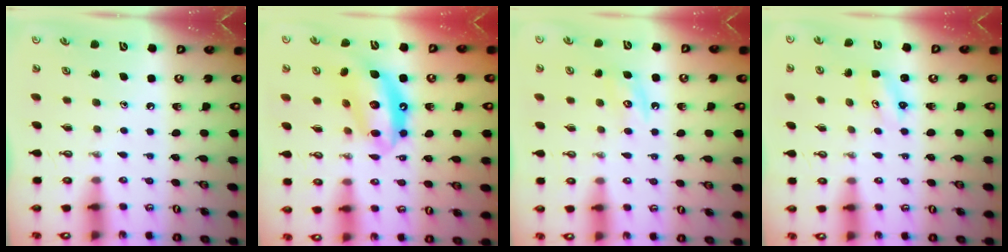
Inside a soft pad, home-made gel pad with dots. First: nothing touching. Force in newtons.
{"total": 14.7, "press": 14.6, "slide": 1.6}
{"total": 4.8, "press": 4.8, "slide": 0.4}
{"total": 2.8, "press": 2.8, "slide": 0.3}